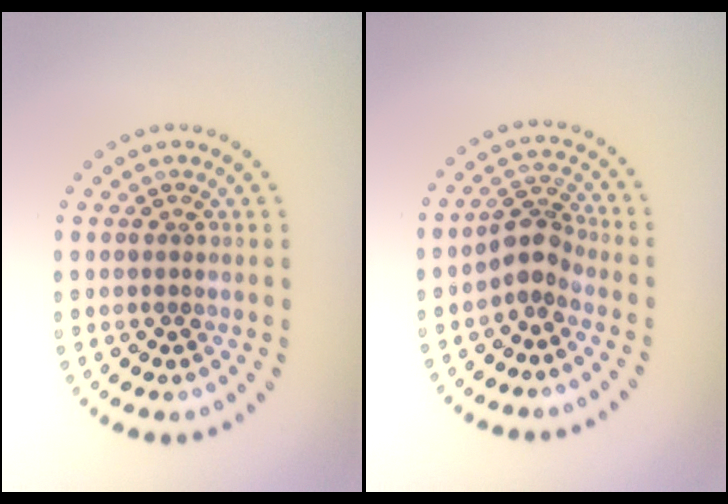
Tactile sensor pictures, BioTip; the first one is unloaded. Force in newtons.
{"total": 2.6, "press": 1.9, "slide": 1.7}